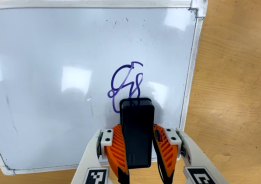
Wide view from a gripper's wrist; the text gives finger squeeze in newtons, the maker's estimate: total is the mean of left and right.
{"total": 9.4, "left": 8.8, "right": 10.0}